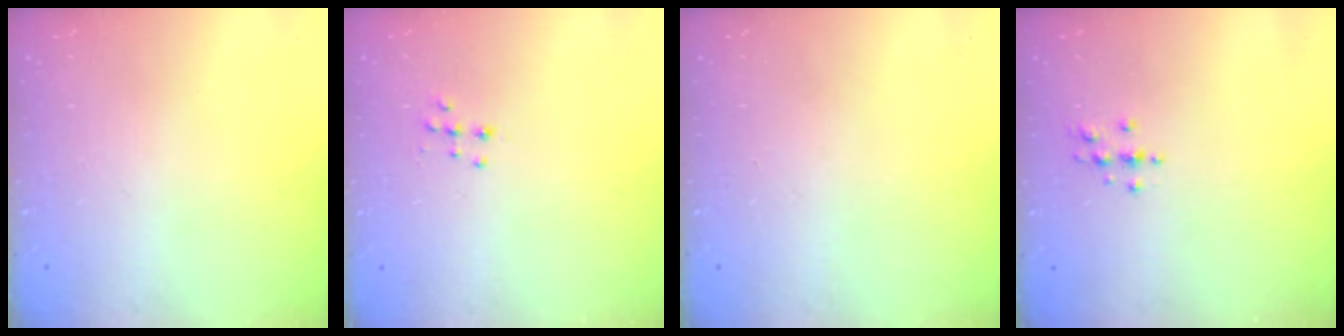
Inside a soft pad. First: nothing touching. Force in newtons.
{"total": 6.8, "press": 6.8, "slide": 0.5}
{"total": 0.0}
{"total": 3.5, "press": 3.4, "slide": 0.5}